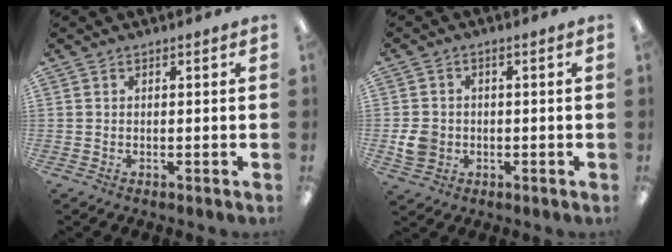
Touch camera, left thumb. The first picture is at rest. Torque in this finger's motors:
{"motor_torque": [-0.12, 0.14, -0.06, 0.05, 0.00]}